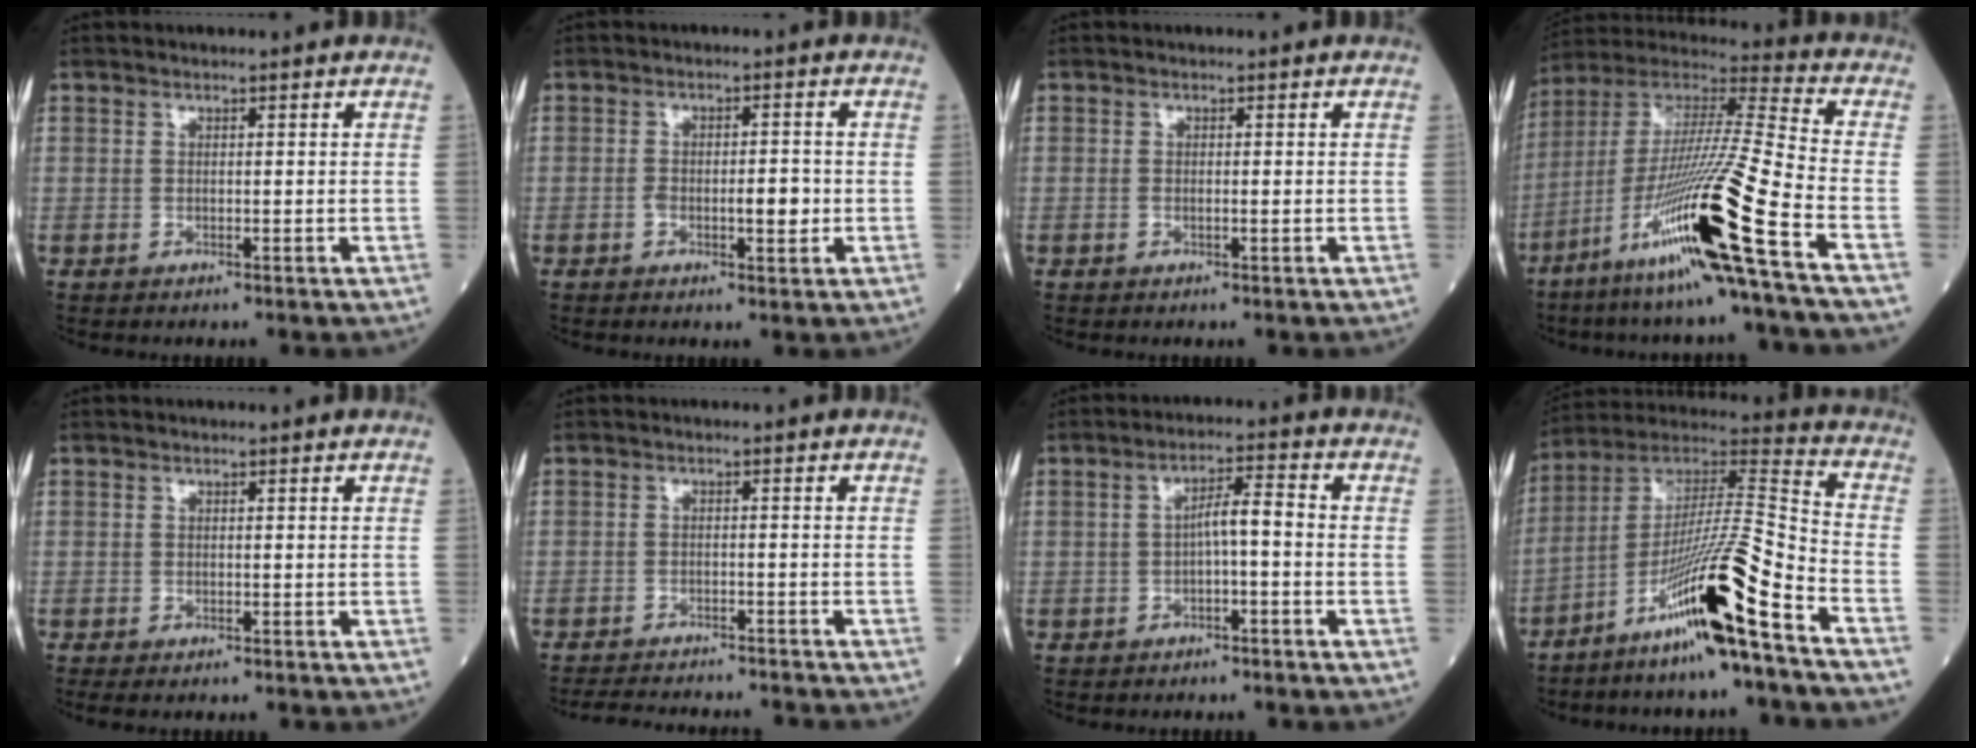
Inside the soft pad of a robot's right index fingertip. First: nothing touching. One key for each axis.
{"total": 4.0, "fx": -0.9, "fy": 1.3, "fz": 3.7, "tx": -0.060, "ty": 0.002, "tz": -0.011}
{"total": 0.7, "fx": -0.1, "fy": 0.2, "fz": 0.7, "tx": -0.016, "ty": 0.001, "tz": -0.002}
{"total": 23.1, "fx": -10.8, "fy": -1.4, "fz": 20.4, "tx": -0.397, "ty": -0.044, "tz": -0.209}
{"total": 1.4, "fx": -1.2, "fy": 0.3, "fz": 0.7, "tx": -0.008, "ty": -0.003, "tz": -0.015}
{"total": 11.7, "fx": -11.1, "fy": 1.4, "fz": 3.5, "tx": -0.058, "ty": -0.007, "tz": -0.149}
{"total": 4.0, "fx": -0.8, "fy": 0.6, "fz": 3.9, "tx": -0.066, "ty": 0.012, "tz": -0.010}
{"total": 17.8, "fx": -9.9, "fy": -0.8, "fz": 14.8, "tx": -0.288, "ty": -0.018, "tz": -0.184}